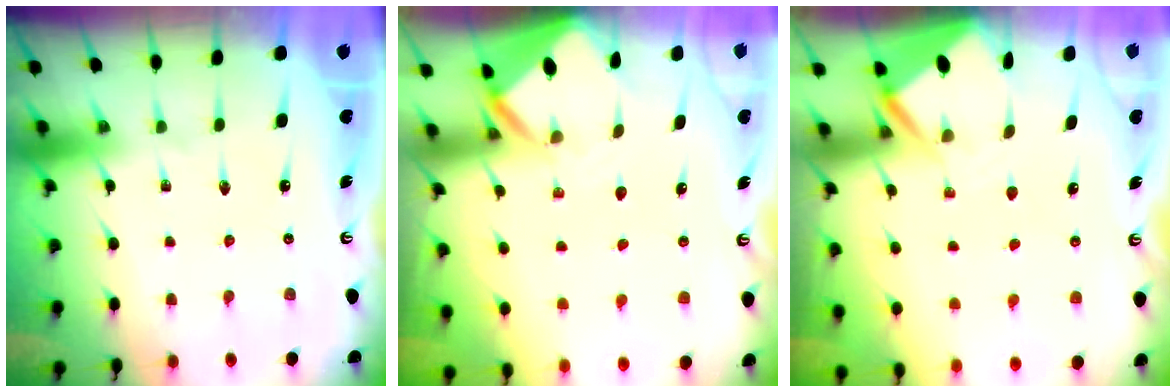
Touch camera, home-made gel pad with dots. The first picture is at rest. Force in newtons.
{"total": 2.9, "press": 2.9, "slide": 0.1}
{"total": 3.5, "press": 3.5, "slide": 0.3}